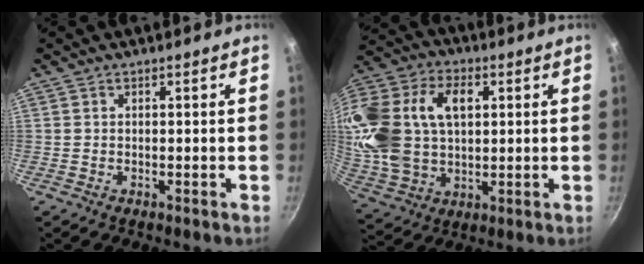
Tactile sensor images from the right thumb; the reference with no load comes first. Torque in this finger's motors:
{"motor_torque": [1.24, 3.77, 1.43, -0.29, 0.28]}